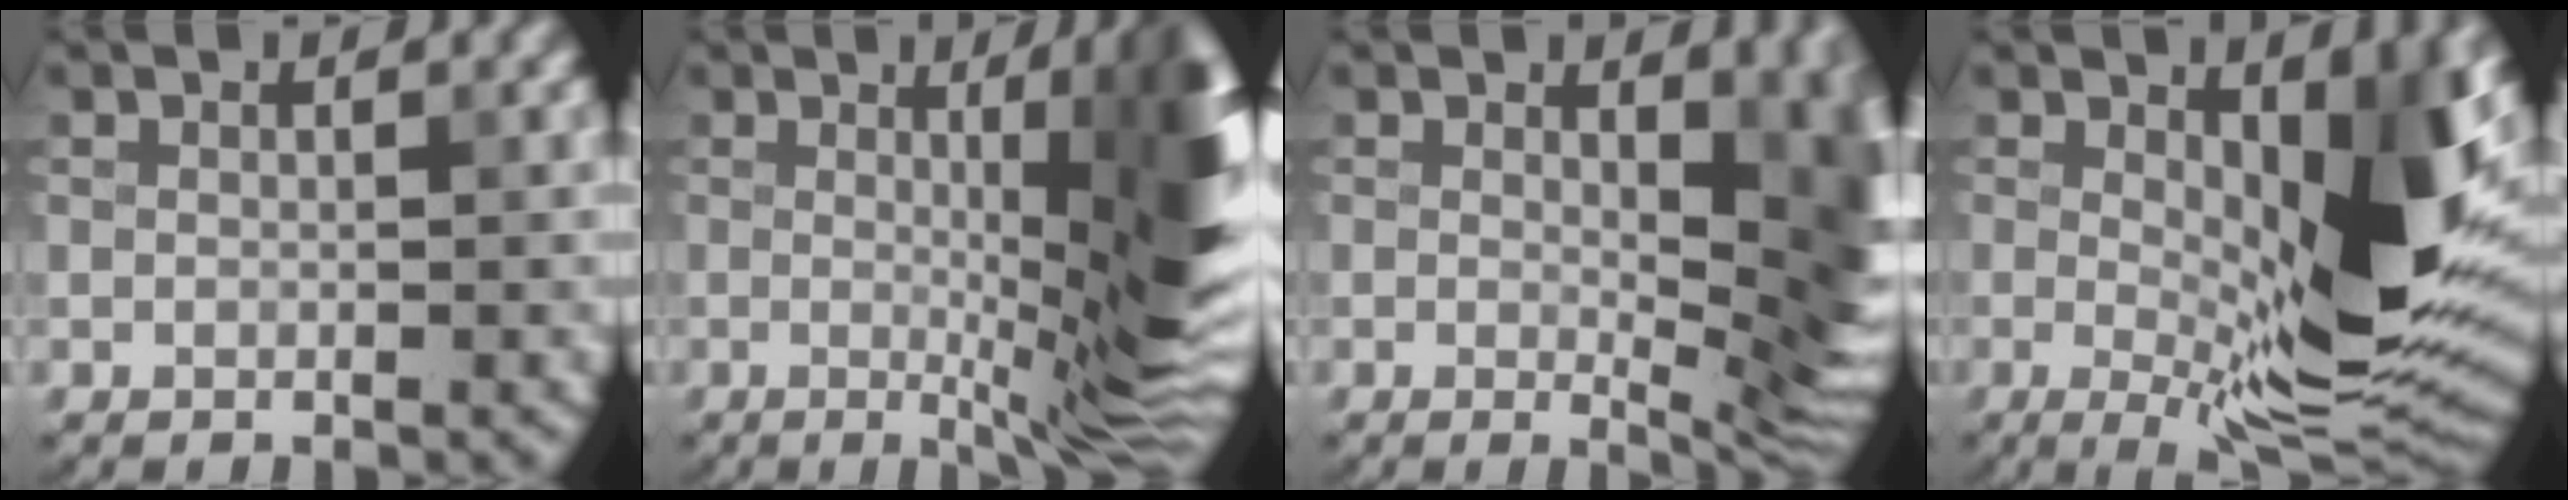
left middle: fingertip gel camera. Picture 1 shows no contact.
{"total": 14.4, "force": [0.8, 3.5, 13.9], "torque": [-0.114, 0.003, 0.005]}
{"total": 9.7, "force": [1.2, 3.8, 8.9], "torque": [-0.092, -0.009, 0.020]}
{"total": 11.8, "force": [0.7, 3.3, 11.4], "torque": [-0.160, -0.016, 0.012]}